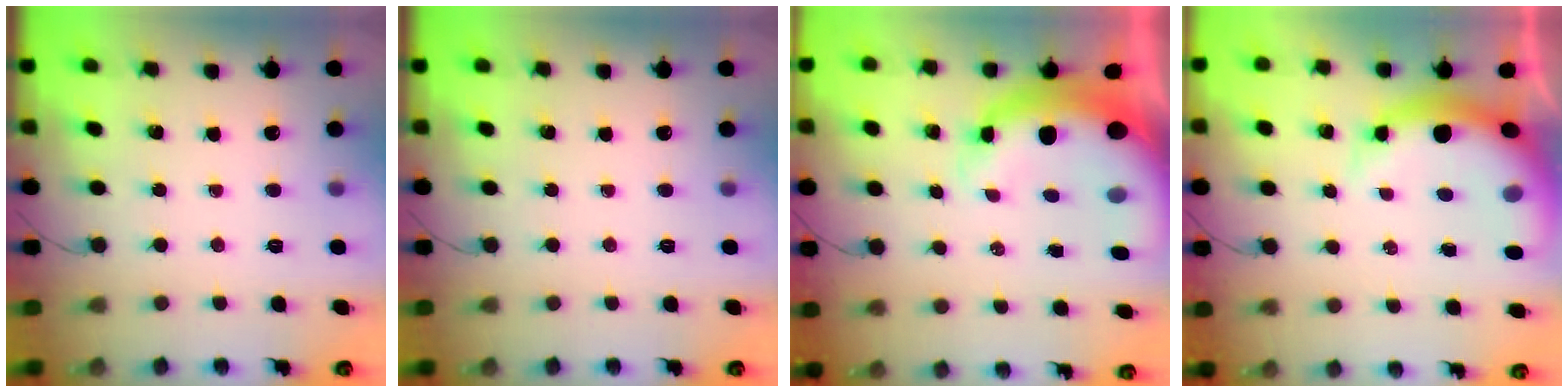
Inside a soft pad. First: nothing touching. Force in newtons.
{"total": 0.0}
{"total": 14.2, "press": 13.8, "slide": 3.2}
{"total": 9.9, "press": 9.6, "slide": 2.7}